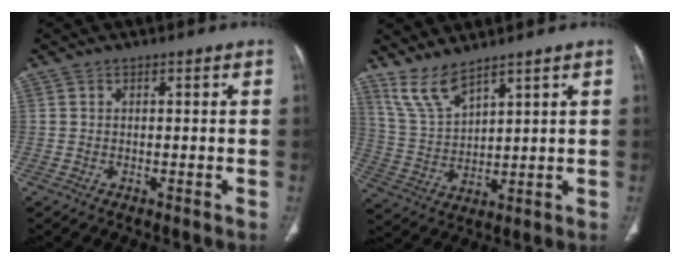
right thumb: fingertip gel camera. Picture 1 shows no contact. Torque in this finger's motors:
{"motor_torque": [0.14, 0.34, 0.53, 0.35, 0.09]}